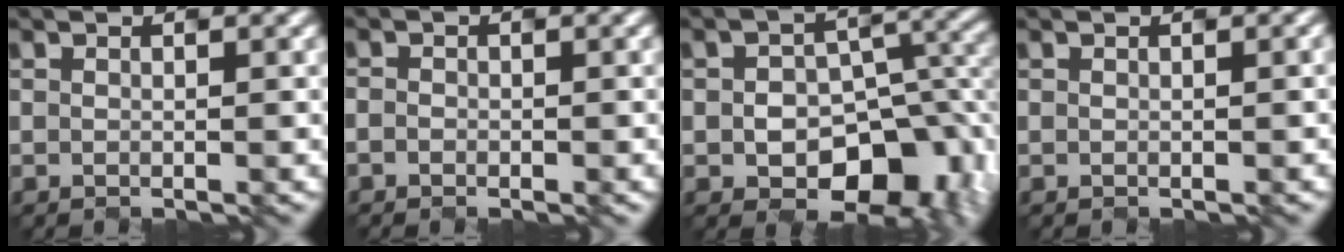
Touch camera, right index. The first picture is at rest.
{"total": 1.0, "force": [-1.0, 0.1, -0.3], "torque": [0.001, 0.002, -0.009]}
{"total": 10.1, "force": [-3.4, 6.0, 7.4], "torque": [-0.105, -0.004, -0.038]}
{"total": 0.5, "force": [0.0, 0.1, 0.5], "torque": [-0.005, 0.000, -0.001]}